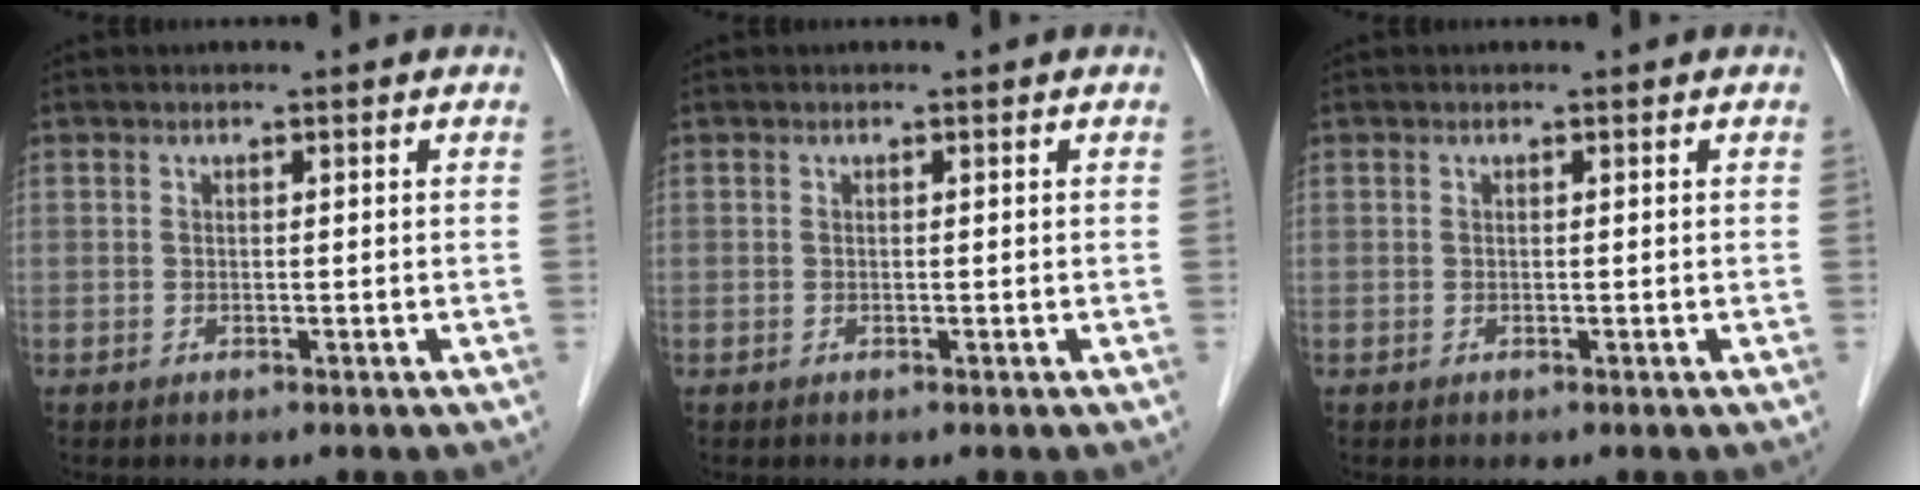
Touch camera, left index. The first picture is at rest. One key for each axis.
{"total": 0.0}
{"total": 0.0}